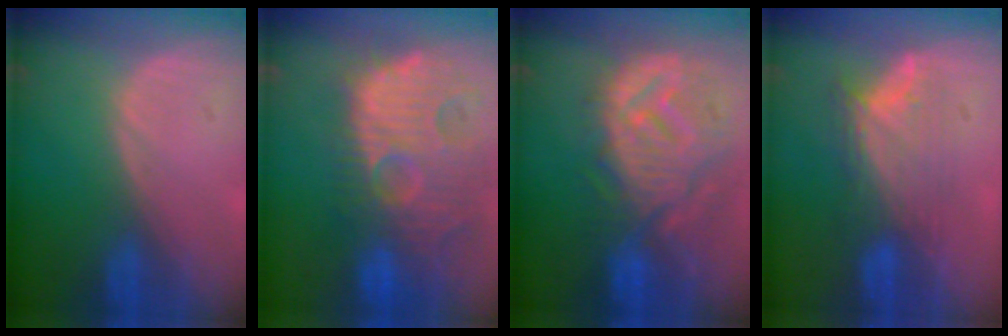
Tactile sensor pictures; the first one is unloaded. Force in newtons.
{"total": 14.4, "press": 12.5, "slide": 7.1}
{"total": 12.3, "press": 11.0, "slide": 5.5}
{"total": 7.4, "press": 6.6, "slide": 3.4}